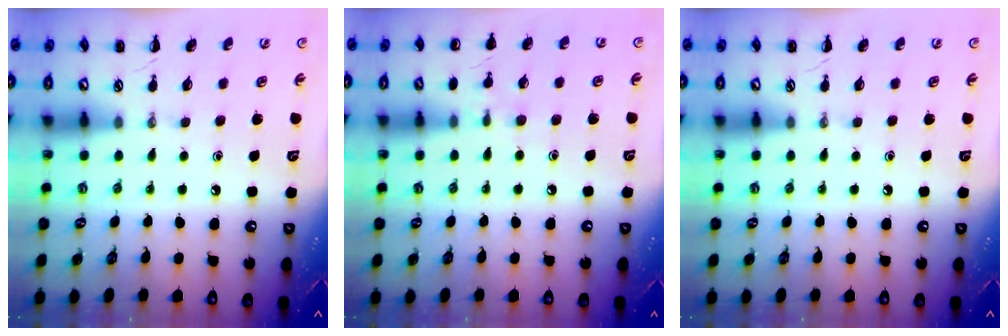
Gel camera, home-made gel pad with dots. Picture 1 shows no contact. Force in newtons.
{"total": 5.9, "press": 5.7, "slide": 1.7}
{"total": 0.0}